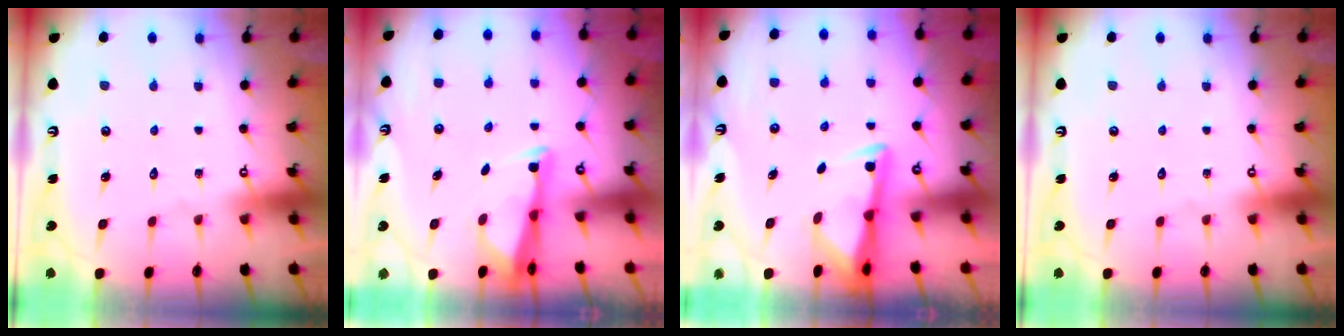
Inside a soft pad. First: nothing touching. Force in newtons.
{"total": 2.9, "press": 2.8, "slide": 0.7}
{"total": 2.8, "press": 2.7, "slide": 0.6}
{"total": 0.0}